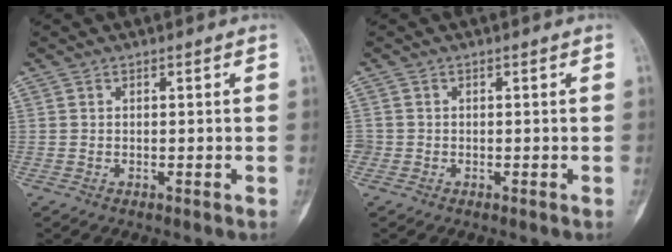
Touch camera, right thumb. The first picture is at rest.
{"total": 1.3, "force": [-0.4, 1.2, 0.1], "torque": [0.007, 0.006, -0.014]}